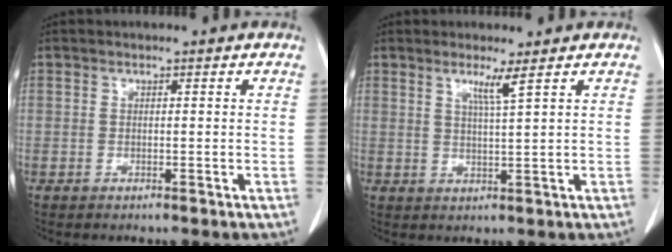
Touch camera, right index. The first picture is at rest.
{"total": 2.9, "force": [1.7, -0.9, 2.2], "torque": [-0.041, -0.010, 0.034]}